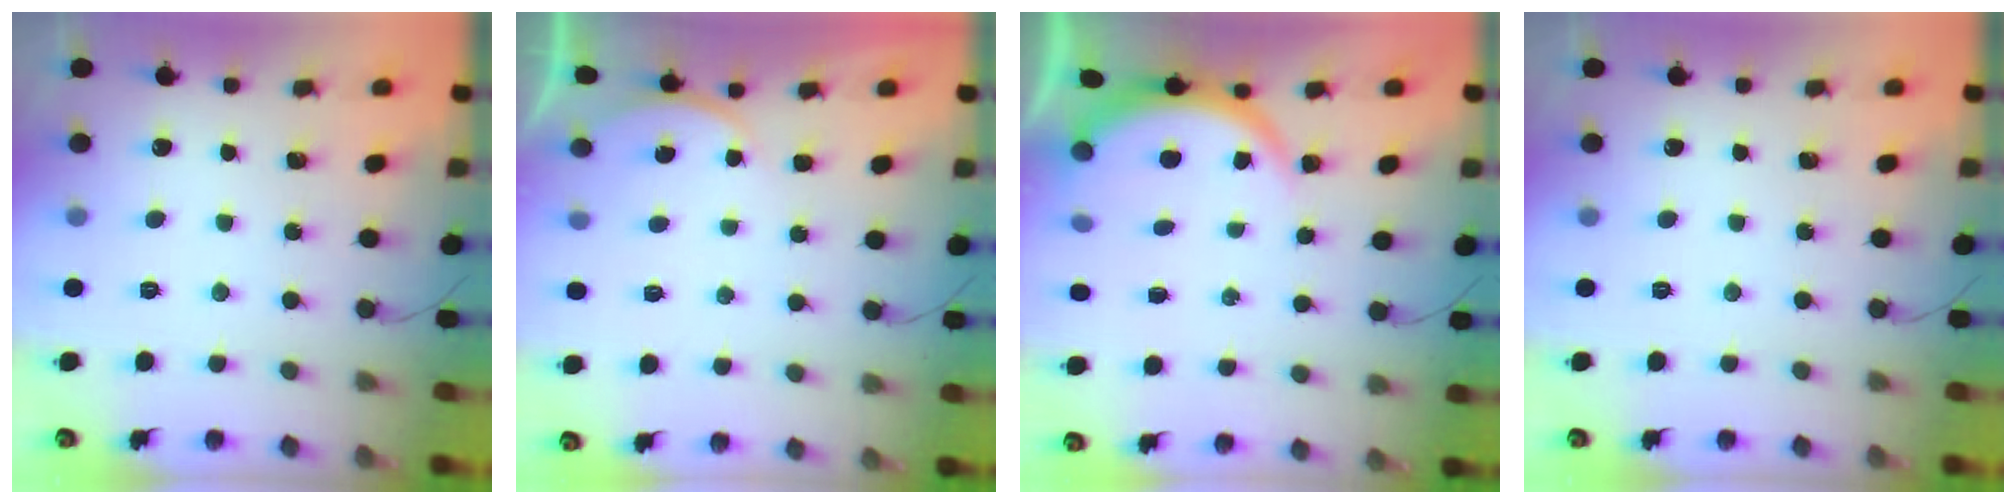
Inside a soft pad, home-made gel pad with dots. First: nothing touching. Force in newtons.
{"total": 2.8, "press": 2.7, "slide": 0.6}
{"total": 3.8, "press": 3.8, "slide": 0.2}
{"total": 0.0}